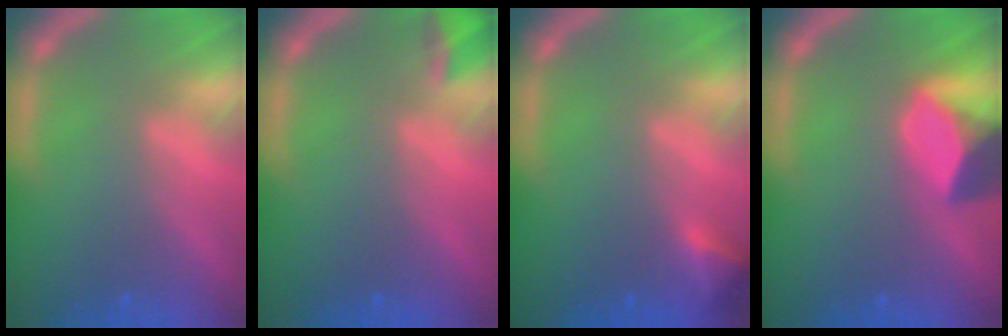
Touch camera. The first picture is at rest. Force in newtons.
{"total": 1.9}
{"total": 1.9}
{"total": 5.9}